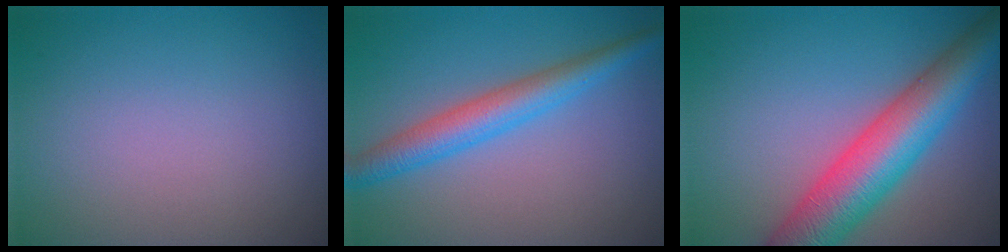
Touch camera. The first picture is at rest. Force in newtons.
{"total": 4.1, "press": 4.1, "slide": 0.1}
{"total": 8.7, "press": 8.7, "slide": 0.2}